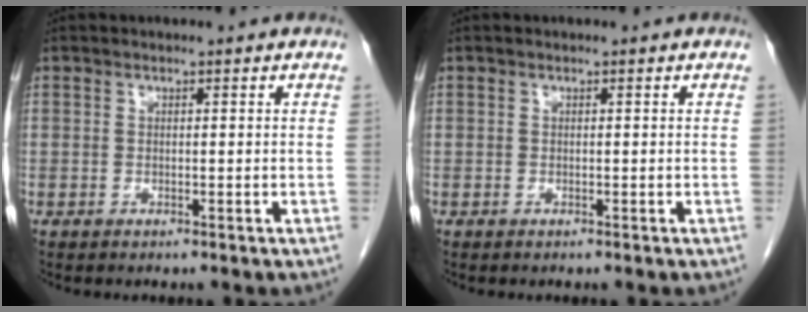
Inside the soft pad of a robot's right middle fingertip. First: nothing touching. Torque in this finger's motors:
{"motor_torque": [-0.01, -0.01, -0.02, -0.01]}